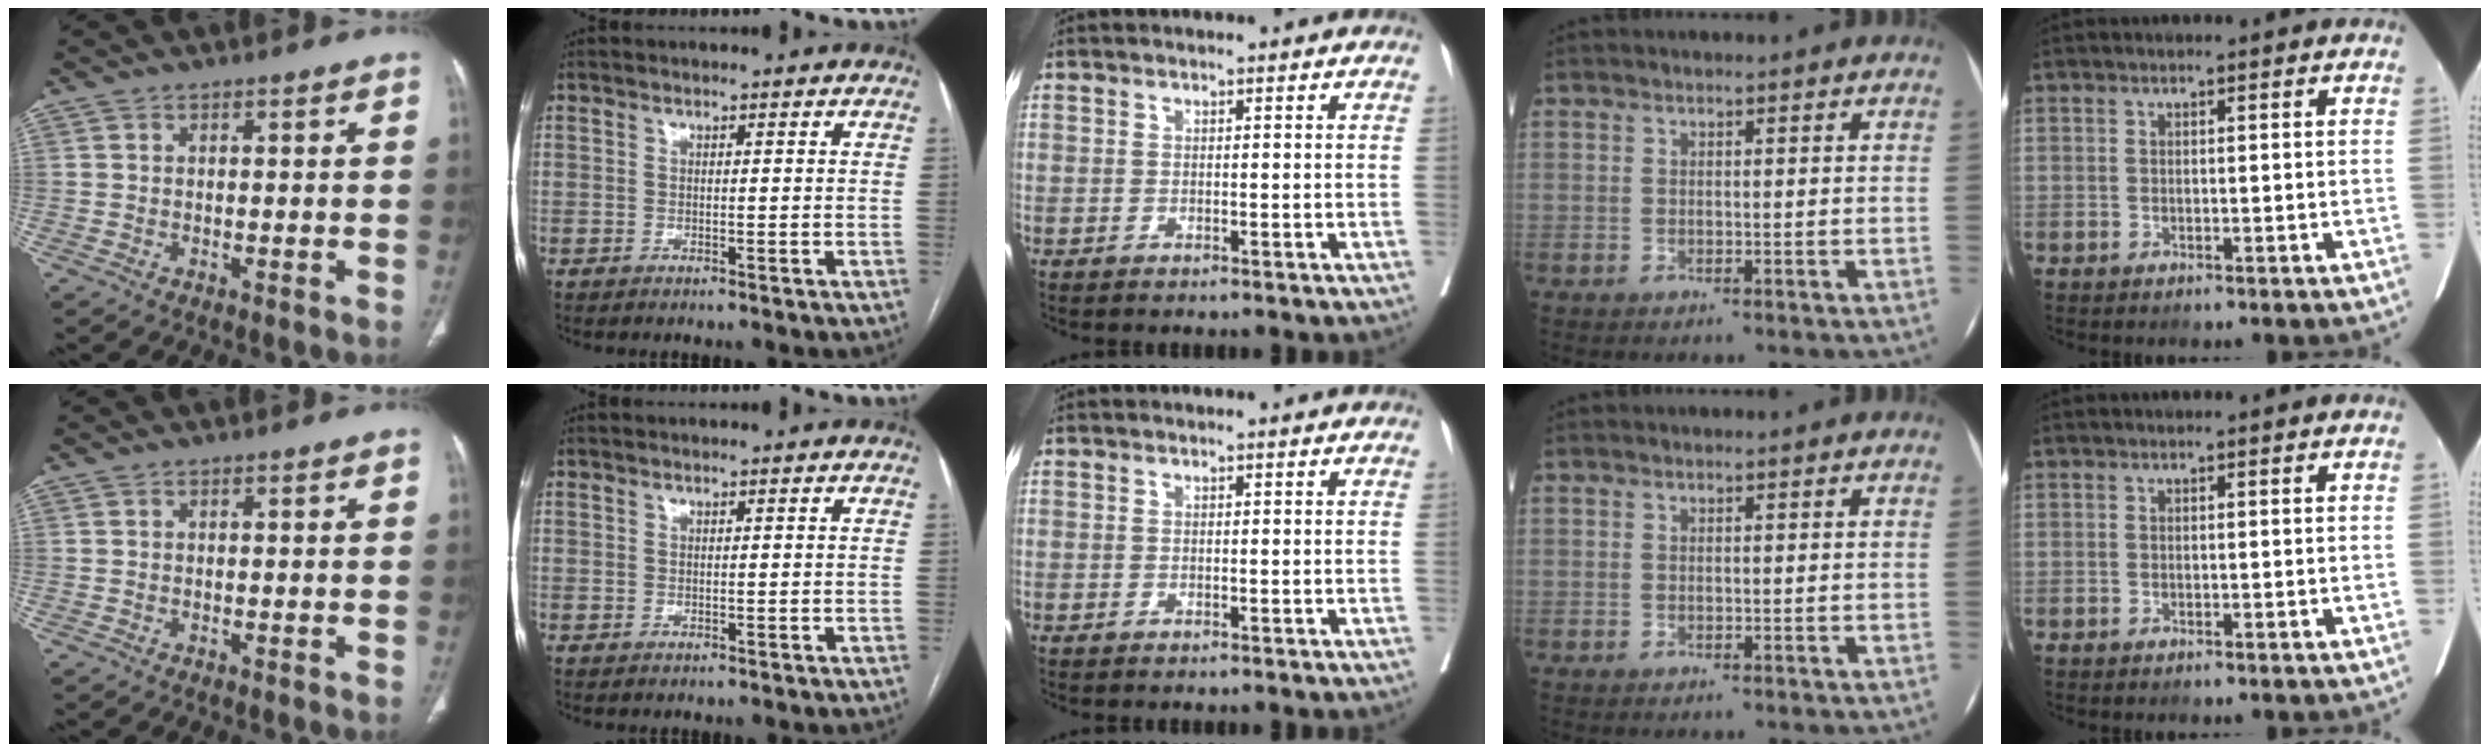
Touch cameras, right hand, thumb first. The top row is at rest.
{}